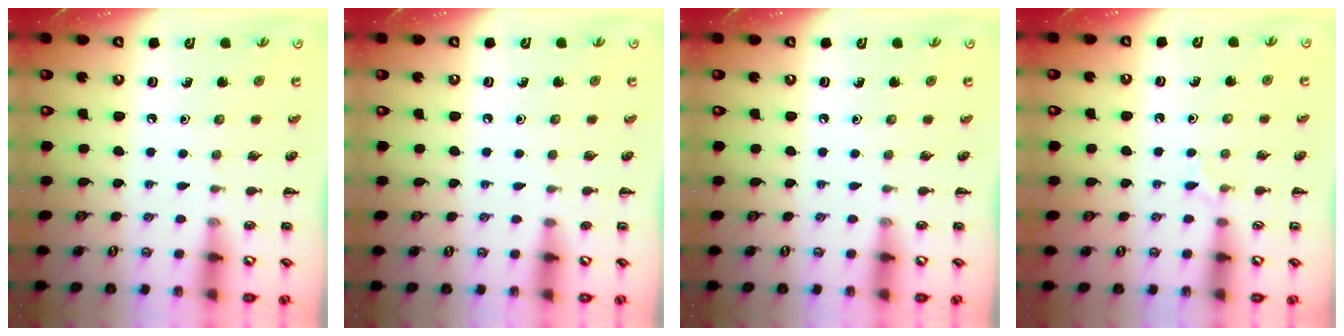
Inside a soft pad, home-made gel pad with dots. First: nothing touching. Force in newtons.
{"total": 0.7, "press": 0.7, "slide": 0.0}
{"total": 0.0}
{"total": 4.9, "press": 4.5, "slide": 1.9}